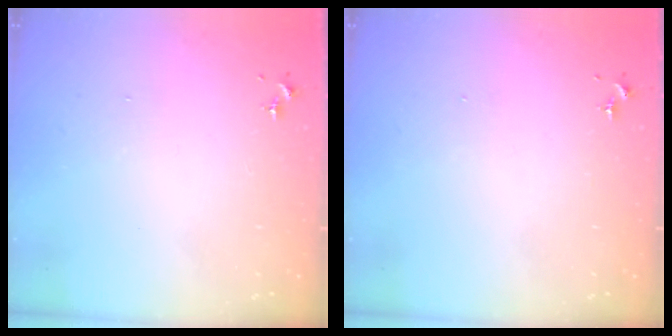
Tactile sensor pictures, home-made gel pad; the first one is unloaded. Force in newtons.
{"total": 0.0}